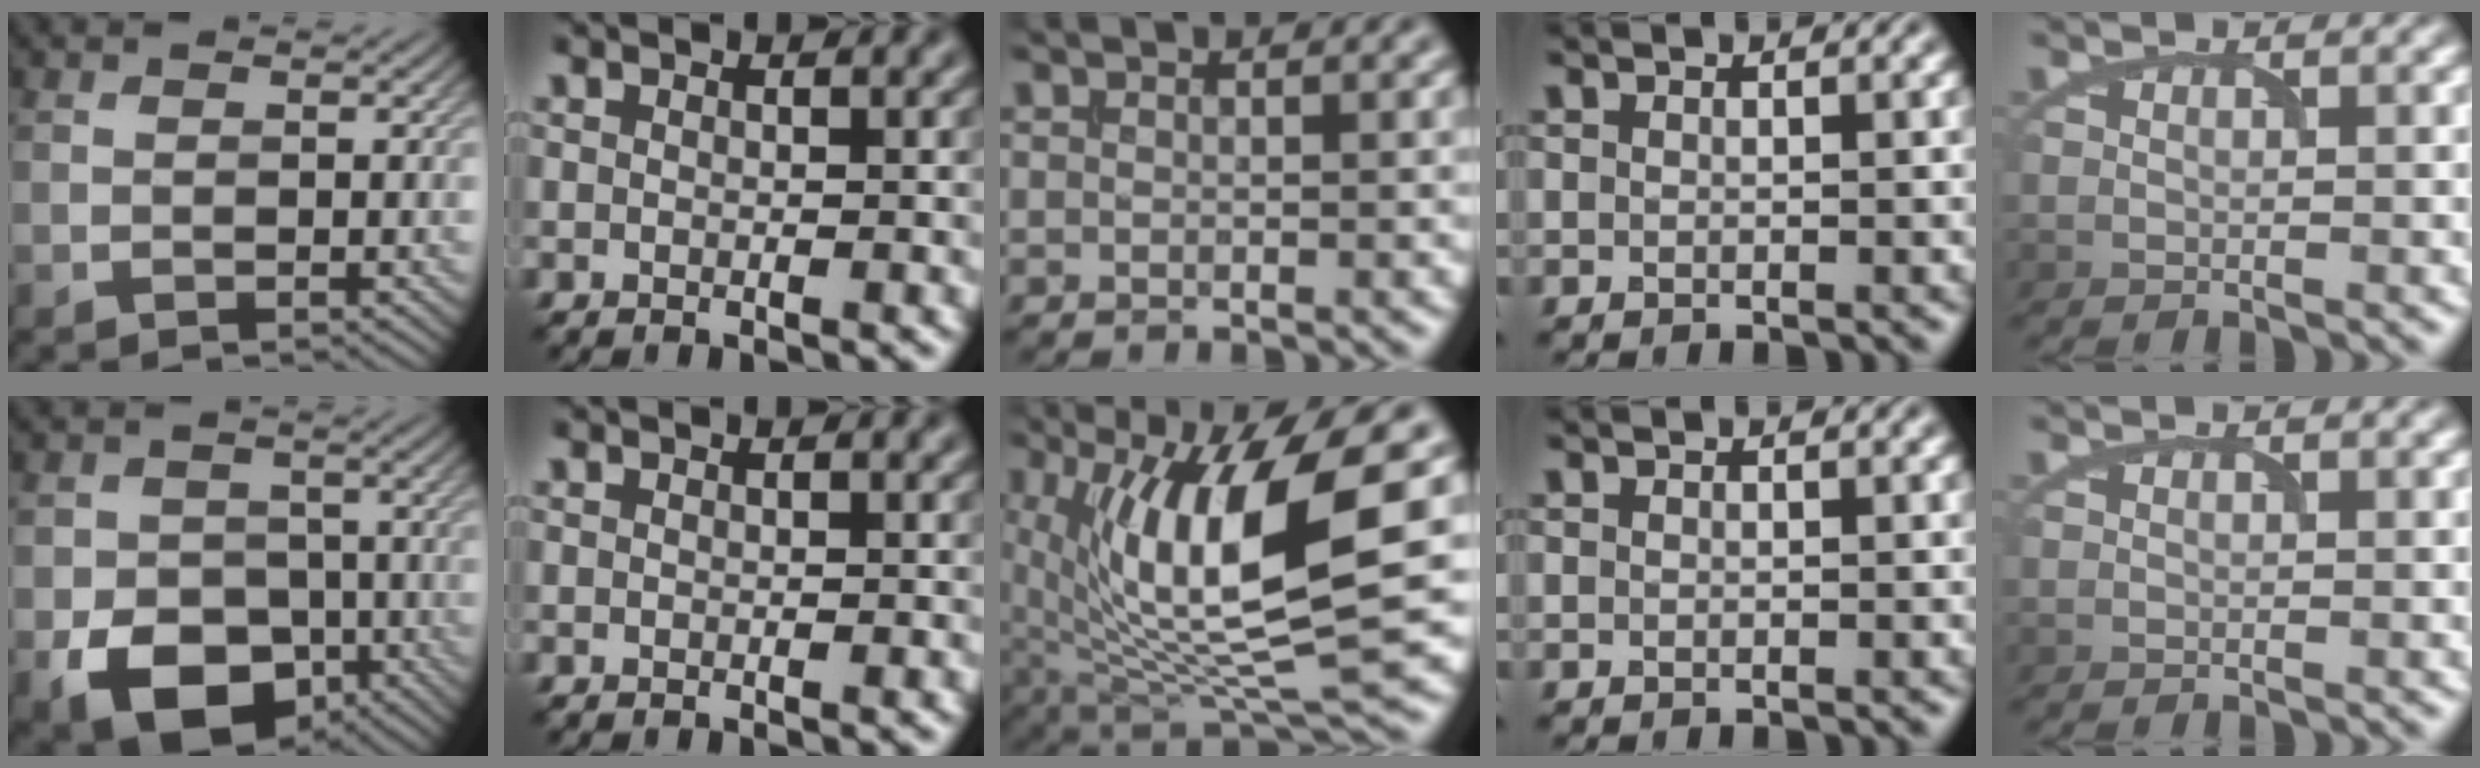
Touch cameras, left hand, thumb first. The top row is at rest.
{"thumb": {"total": 10.2, "force": [-4.4, 7.4, 5.5], "torque": [-0.099, -0.028, -0.080]}, "middle": {"total": 13.0, "force": [2.4, 3.8, 12.2], "torque": [-0.222, -0.012, 0.050]}}